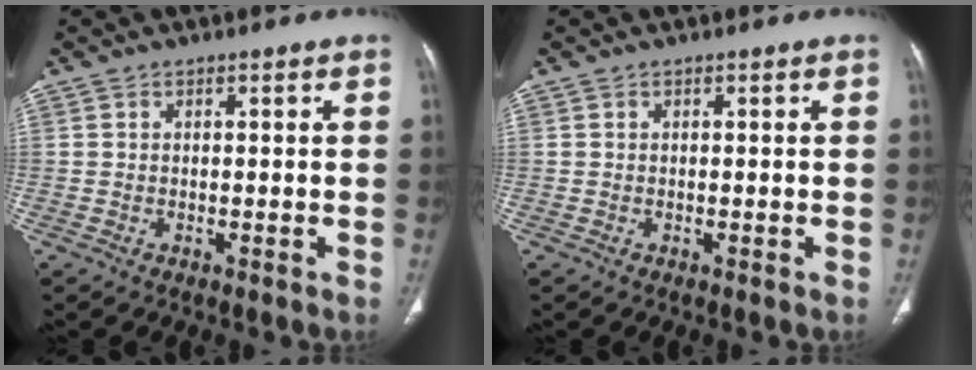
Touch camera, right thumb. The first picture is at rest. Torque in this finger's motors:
{"motor_torque": [0.00, 0.00, -0.08, 0.05, 0.02]}